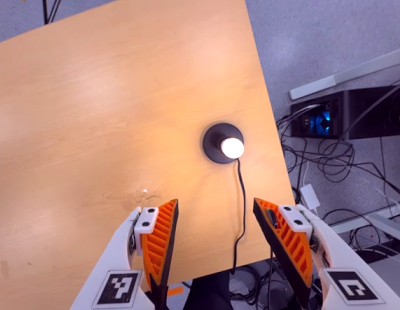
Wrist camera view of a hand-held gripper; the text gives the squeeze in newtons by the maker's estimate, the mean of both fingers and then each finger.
{"total": 0.0}